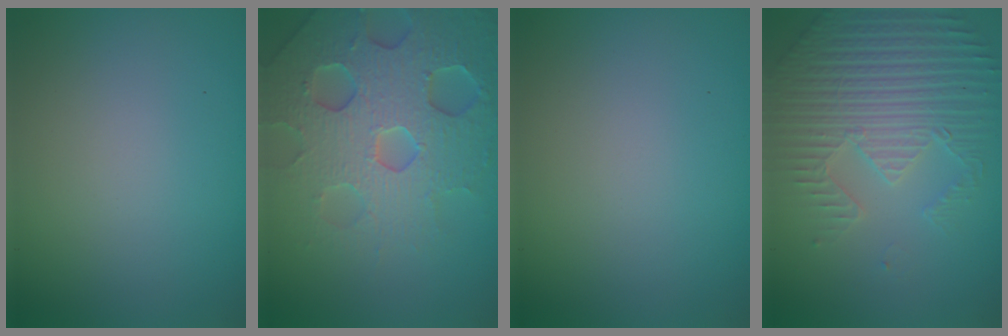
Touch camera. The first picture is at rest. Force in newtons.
{"total": 7.3, "press": 7.2, "slide": 1.5}
{"total": 0.0}
{"total": 5.0, "press": 4.6, "slide": 1.9}